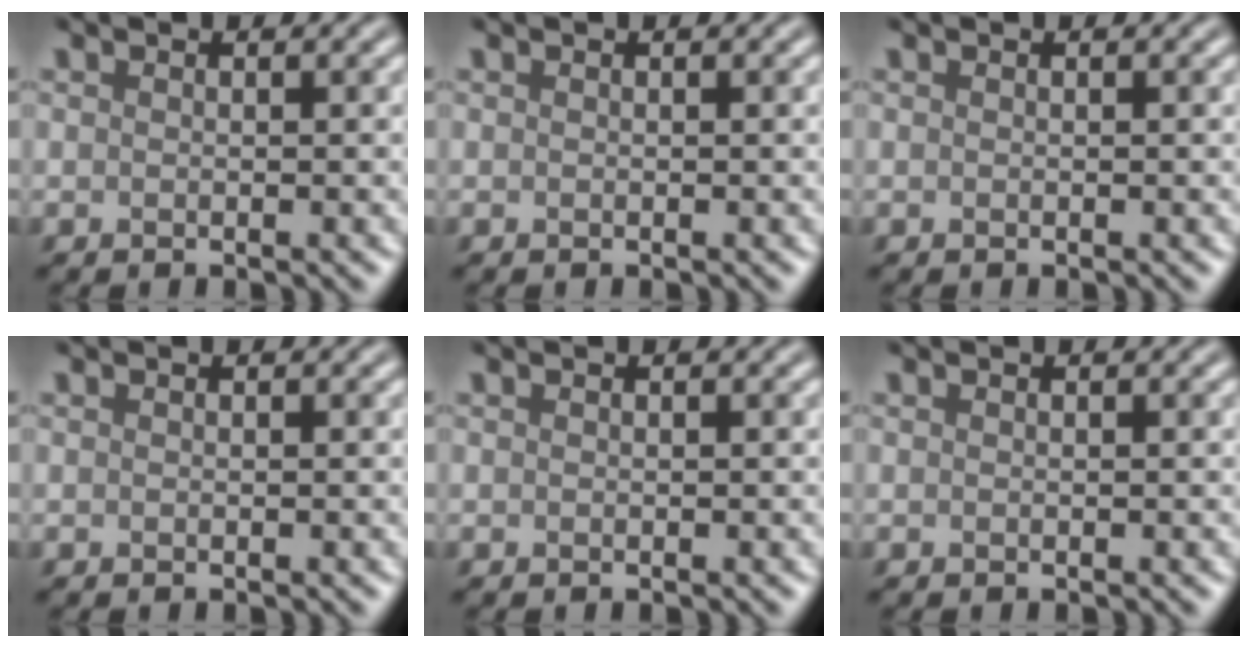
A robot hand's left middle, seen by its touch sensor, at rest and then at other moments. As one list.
[{"total": 0.0}, {"total": 0.0}, {"total": 0.0}, {"total": 0.0}, {"total": 0.0}]